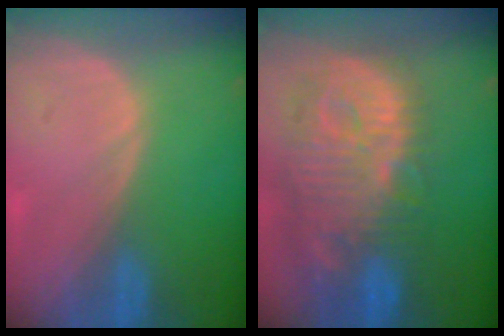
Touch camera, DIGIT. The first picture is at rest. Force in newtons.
{"total": 13.8, "press": 12.0, "slide": 6.7}